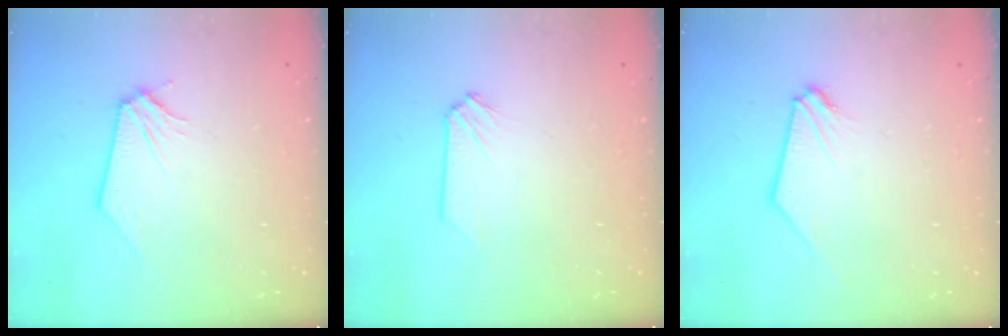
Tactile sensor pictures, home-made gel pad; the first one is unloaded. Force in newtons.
{"total": 0.0}
{"total": 0.9, "press": 0.9, "slide": 0.2}